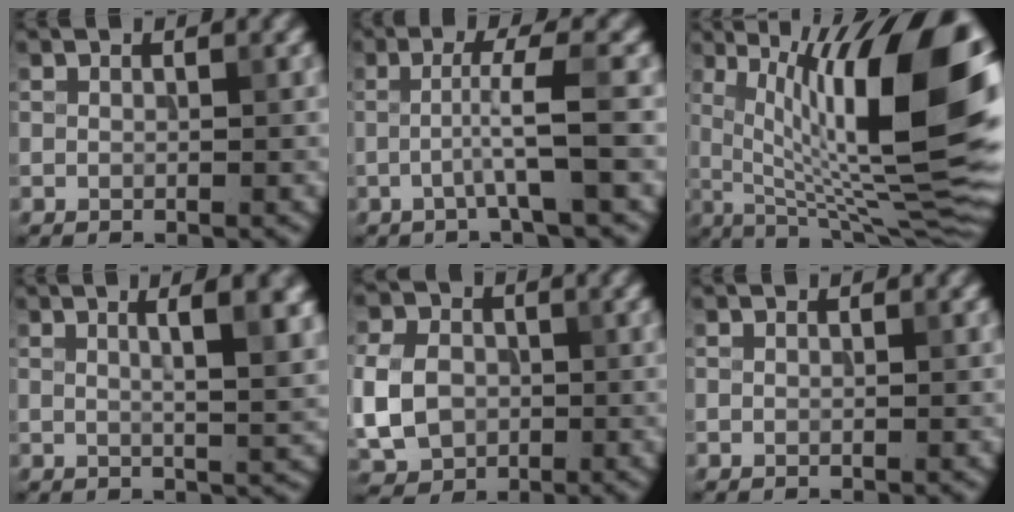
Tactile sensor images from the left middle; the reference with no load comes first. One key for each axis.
{"total": 3.6, "fx": -0.7, "fy": 0.2, "fz": 3.5, "tx": -0.061, "ty": 0.009, "tz": -0.021}
{"total": 16.8, "fx": 4.0, "fy": 5.1, "fz": 15.5, "tx": -0.221, "ty": 0.002, "tz": 0.063}
{"total": 6.2, "fx": 1.9, "fy": 1.9, "fz": 5.6, "tx": -0.050, "ty": 0.014, "tz": 0.018}
{"total": 6.2, "fx": -0.7, "fy": 5.0, "fz": 3.6, "tx": -0.090, "ty": 0.001, "tz": -0.023}
{"total": 0.0}